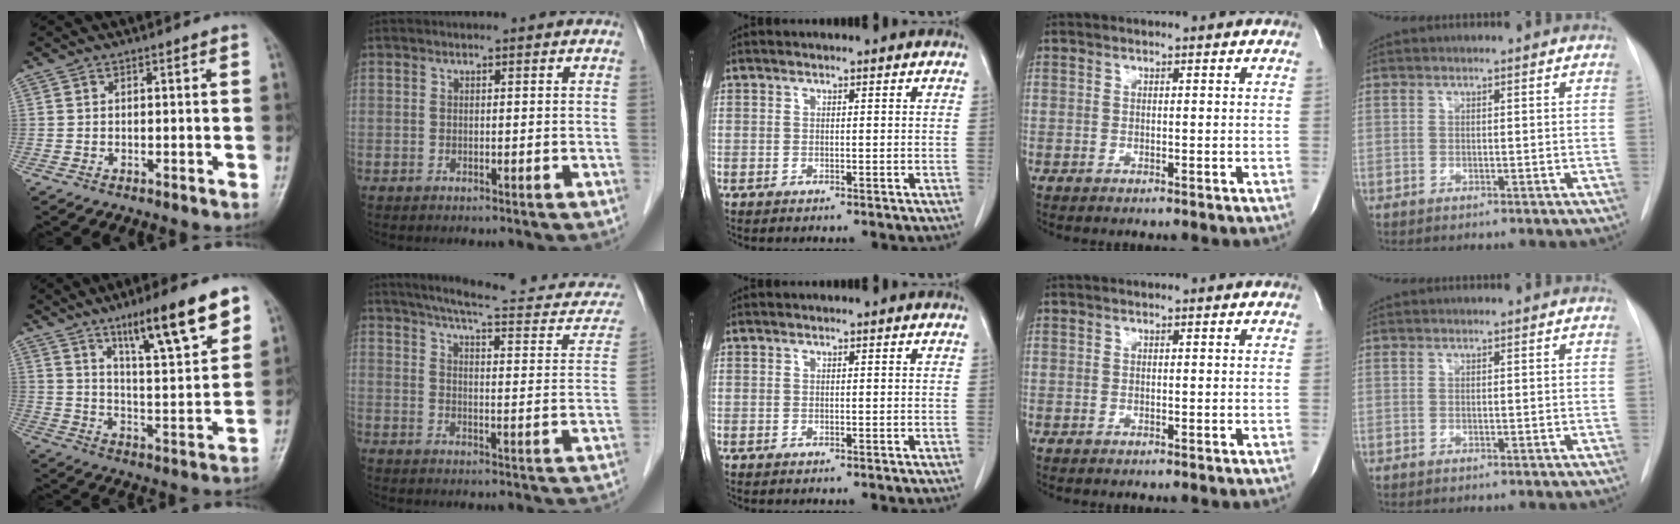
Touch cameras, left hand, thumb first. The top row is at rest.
{"thumb": {"total": 16.7, "force": [10.2, 3.1, 12.8], "torque": [-0.181, -0.050, 0.168]}, "index": {"total": 19.5, "force": [17.7, 2.6, 7.8], "torque": [-0.095, -0.034, 0.214]}}